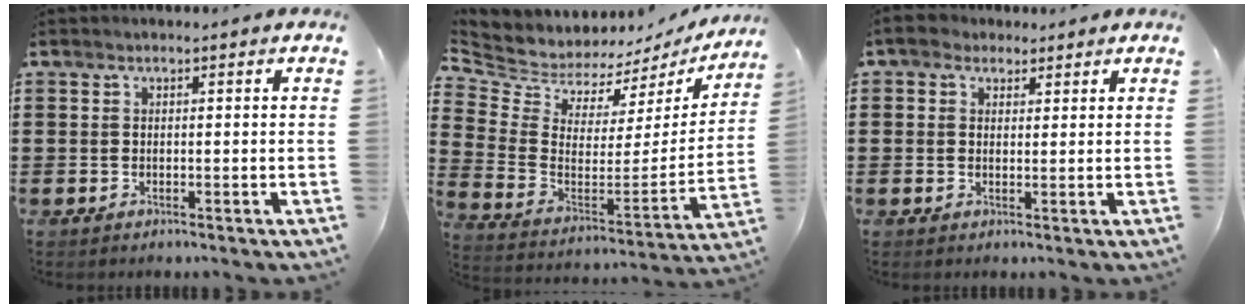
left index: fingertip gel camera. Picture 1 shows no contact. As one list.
[{"total": 5.7, "force": [5.5, 1.3, 0.0], "torque": [-0.042, -0.058, 0.094]}, {"total": 2.5, "force": [1.7, 1.8, 0.6], "torque": [-0.020, 0.012, 0.030]}]